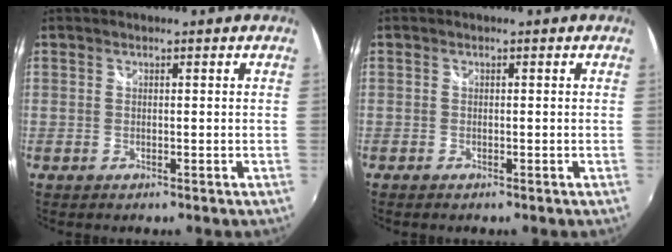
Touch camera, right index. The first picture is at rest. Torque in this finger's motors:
{"motor_torque": [-0.02, 0.00, -0.05, 0.01]}